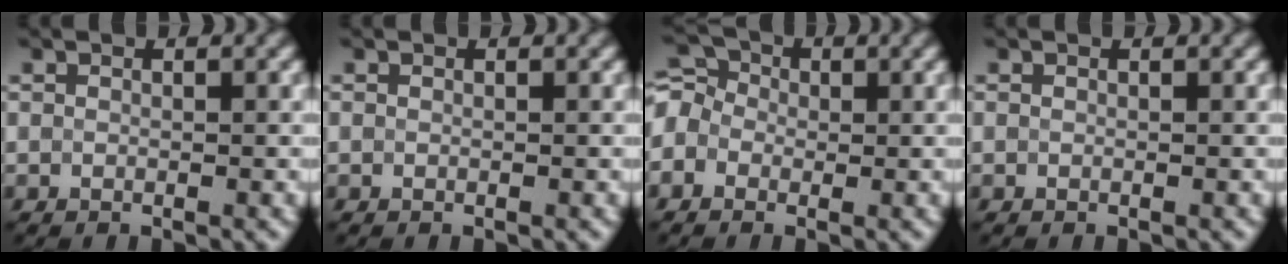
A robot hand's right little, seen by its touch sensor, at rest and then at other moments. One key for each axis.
{"total": 0.0}
{"total": 4.3, "fx": -0.4, "fy": 3.7, "fz": 2.2, "tx": -0.047, "ty": 0.027, "tz": -0.029}
{"total": 0.0}